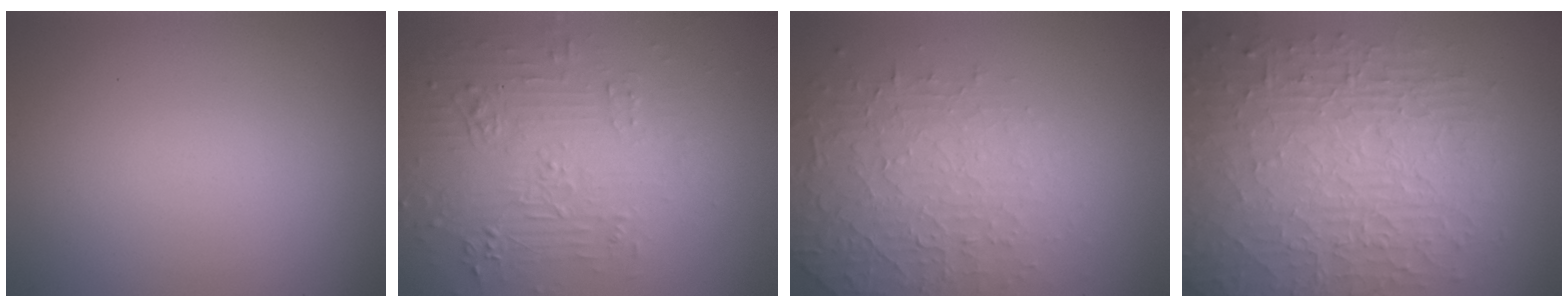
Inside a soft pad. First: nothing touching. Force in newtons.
{"total": 4.4, "press": 3.7, "slide": 2.4}
{"total": 4.5, "press": 3.3, "slide": 3.1}
{"total": 10.1, "press": 6.6, "slide": 7.7}